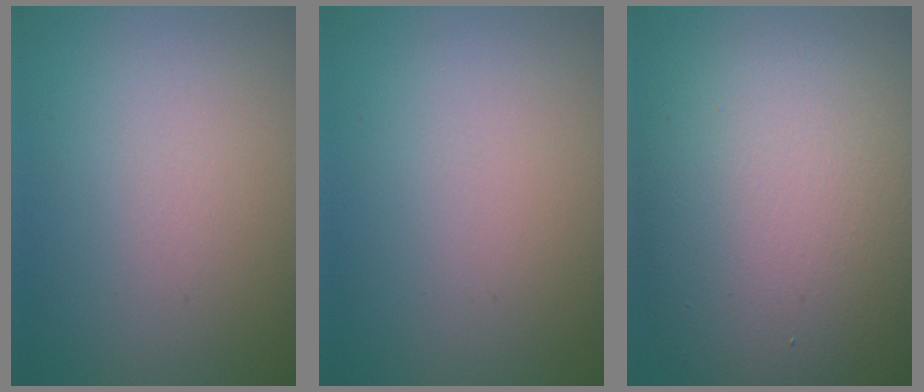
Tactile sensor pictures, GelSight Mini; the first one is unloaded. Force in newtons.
{"total": 0.0}
{"total": 13.4, "press": 13.4, "slide": 0.5}